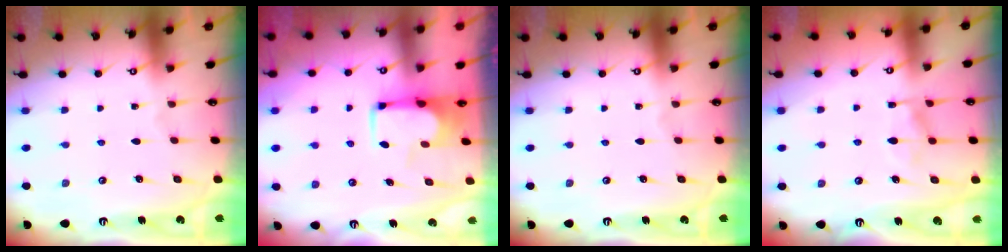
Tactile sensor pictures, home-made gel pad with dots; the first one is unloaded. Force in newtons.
{"total": 3.8, "press": 3.8, "slide": 0.4}
{"total": 0.0}
{"total": 7.6, "press": 7.6, "slide": 0.9}